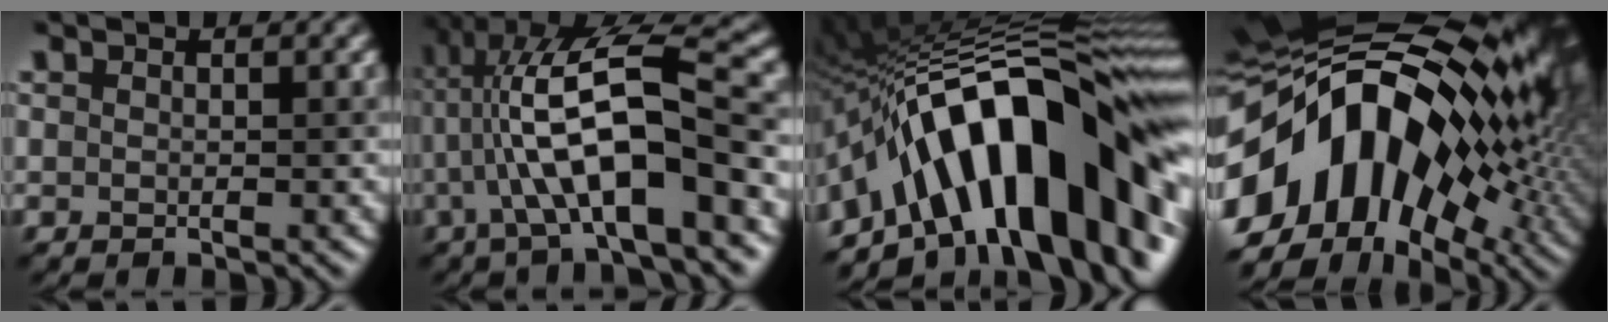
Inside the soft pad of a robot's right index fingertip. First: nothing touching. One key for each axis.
{"total": 11.1, "fx": -1.0, "fy": 2.8, "fz": 10.7, "tx": -0.183, "ty": 0.022, "tz": -0.021}
{"total": 18.0, "fx": -4.9, "fy": 7.8, "fz": 15.5, "tx": -0.194, "ty": 0.053, "tz": -0.104}
{"total": 19.2, "fx": 1.6, "fy": 11.9, "fz": 14.9, "tx": -0.236, "ty": -0.004, "tz": 0.021}